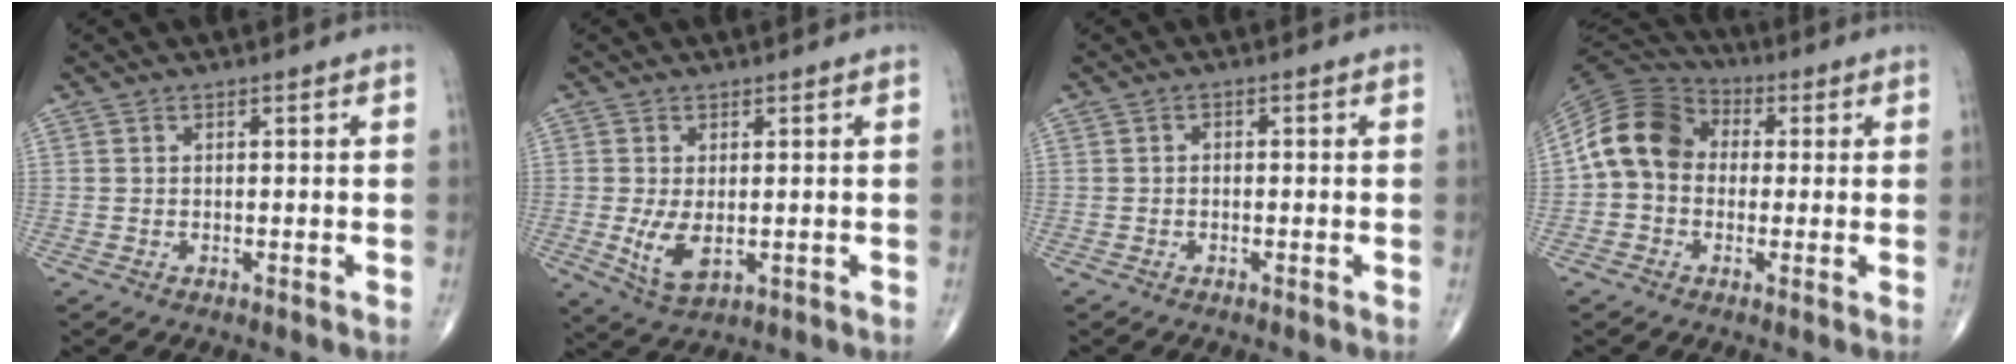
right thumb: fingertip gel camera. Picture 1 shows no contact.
{"total": 5.8, "force": [-0.7, 3.0, 4.9], "torque": [-0.095, -0.015, -0.002]}
{"total": 0.8, "force": [-0.3, 0.5, 0.4], "torque": [-0.002, 0.004, -0.010]}
{"total": 12.3, "force": [0.4, 9.9, 7.4], "torque": [-0.129, 0.035, -0.008]}